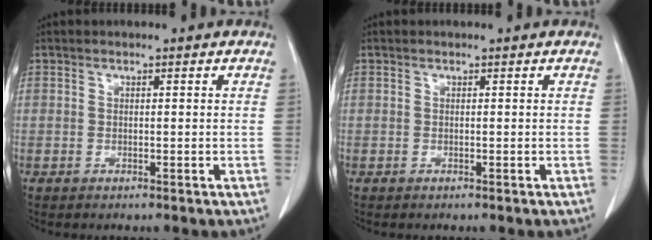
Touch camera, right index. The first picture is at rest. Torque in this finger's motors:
{"motor_torque": [0.00, 0.00, 0.00, 0.00]}